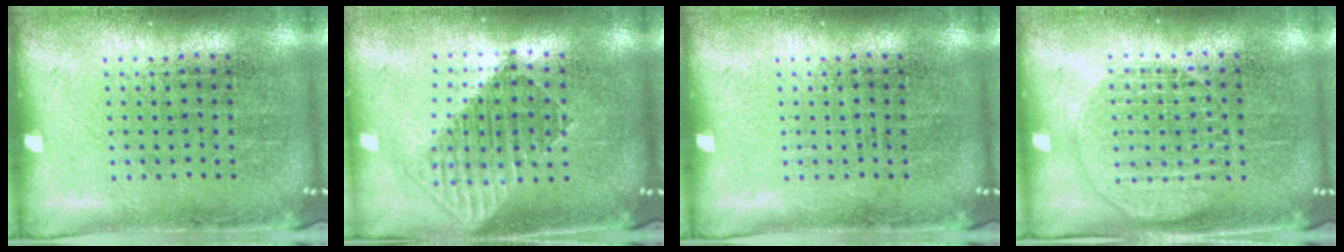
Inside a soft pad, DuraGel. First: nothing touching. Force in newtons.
{"total": 1.7, "press": 1.5, "slide": 0.9}
{"total": 0.0}
{"total": 1.4, "press": 1.4, "slide": 0.2}